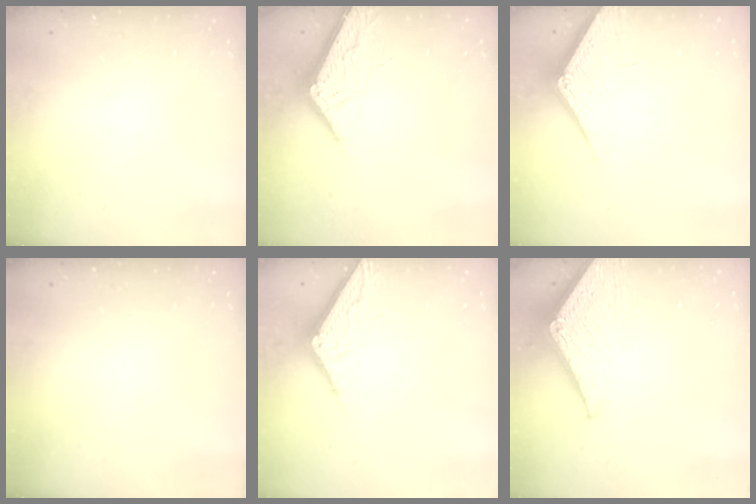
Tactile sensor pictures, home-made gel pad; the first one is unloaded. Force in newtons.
{"total": 5.9, "press": 5.9, "slide": 0.6}
{"total": 4.3, "press": 4.2, "slide": 0.4}
{"total": 0.0}
{"total": 7.8, "press": 7.8, "slide": 0.3}
{"total": 4.6, "press": 4.6, "slide": 0.5}